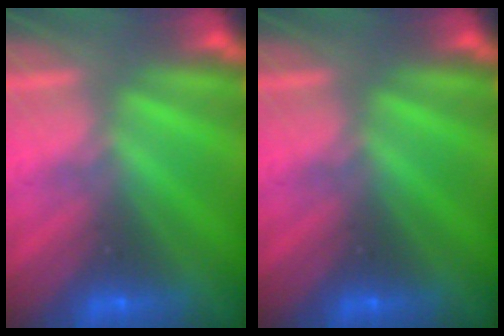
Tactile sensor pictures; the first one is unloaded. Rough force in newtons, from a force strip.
{"total": 0.0}